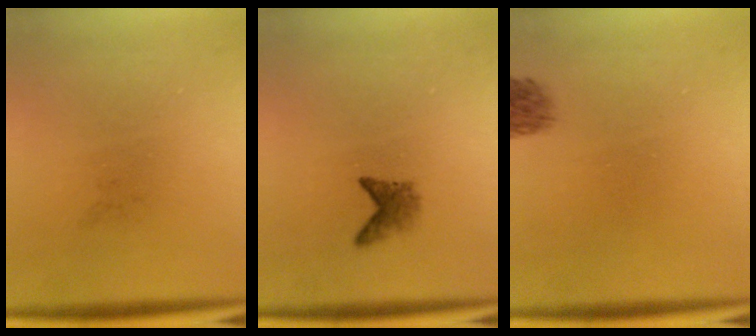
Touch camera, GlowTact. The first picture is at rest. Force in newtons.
{"total": 1.8}
{"total": 1.6}